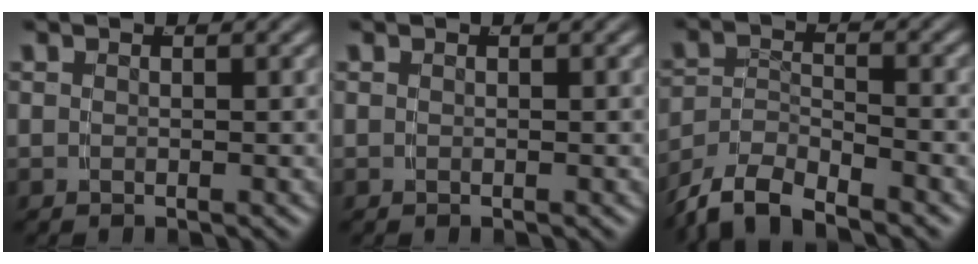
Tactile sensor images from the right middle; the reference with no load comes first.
{"total": 0.0}
{"total": 7.1, "force": [-5.4, 3.7, 2.7], "torque": [-0.054, -0.018, -0.089]}